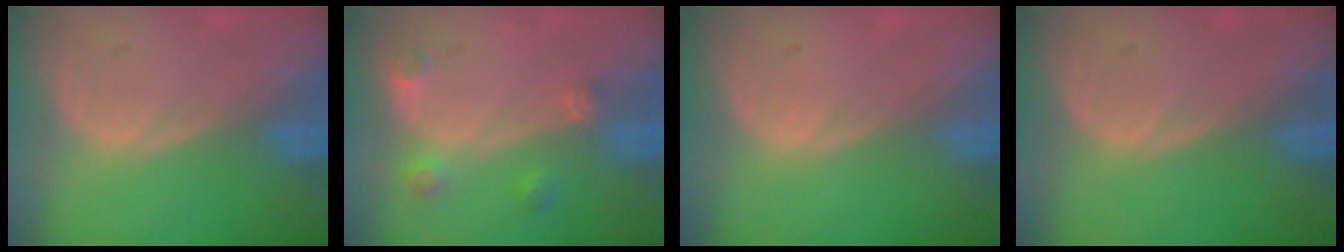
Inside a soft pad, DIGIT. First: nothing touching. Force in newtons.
{"total": 3.2, "press": 2.9, "slide": 1.3}
{"total": 0.0}
{"total": 0.0}